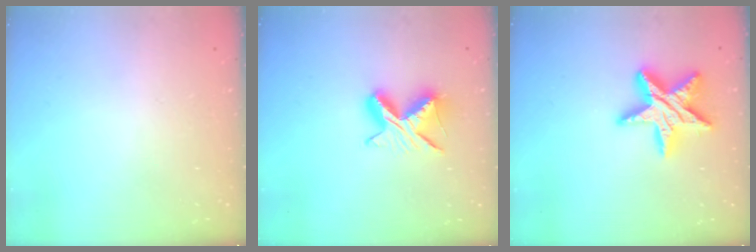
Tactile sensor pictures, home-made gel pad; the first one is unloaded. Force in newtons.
{"total": 9.0, "press": 9.0, "slide": 0.9}
{"total": 17.4, "press": 17.3, "slide": 1.1}